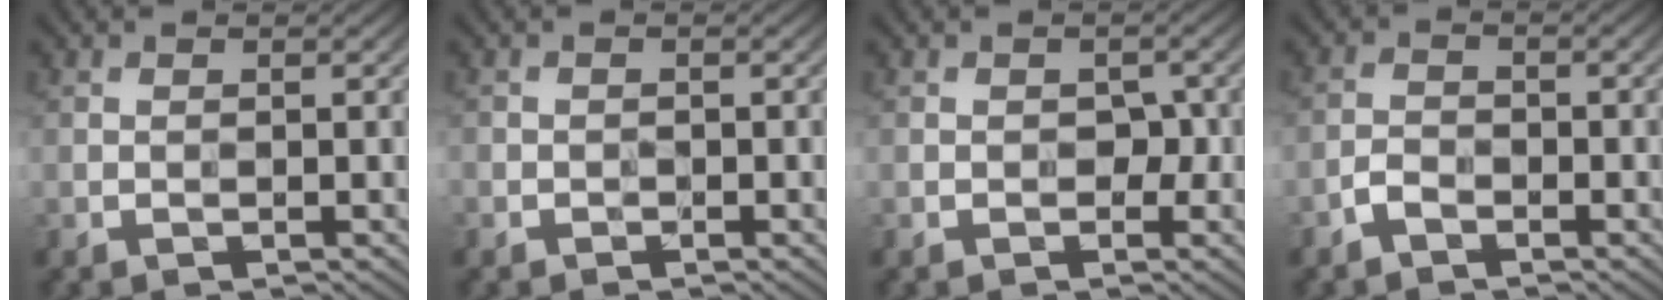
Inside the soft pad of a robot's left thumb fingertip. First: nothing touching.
{"total": 0.9, "force": [-0.7, 0.4, -0.3], "torque": [0.007, -0.004, -0.019]}
{"total": 2.0, "force": [-0.6, 1.5, 1.2], "torque": [-0.013, -0.002, -0.011]}
{"total": 1.5, "force": [-1.4, 0.4, 0.4], "torque": [-0.004, 0.005, -0.033]}